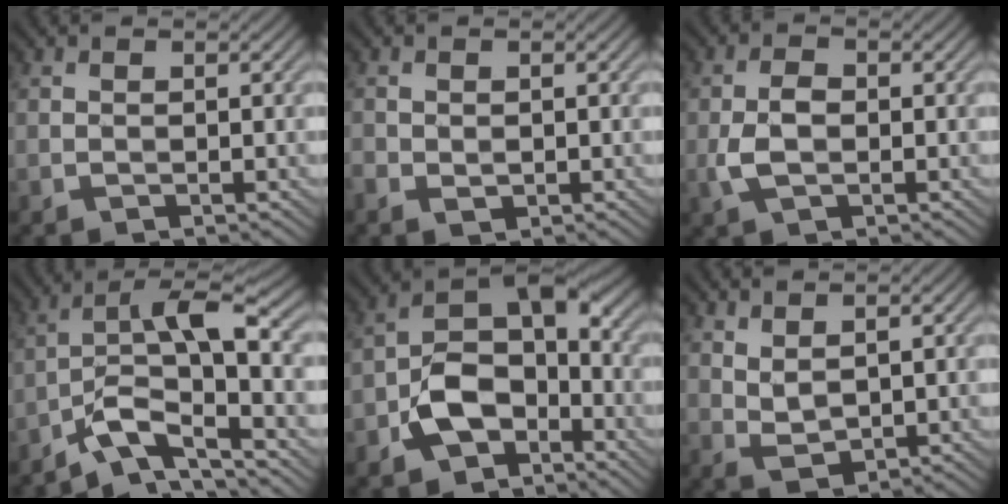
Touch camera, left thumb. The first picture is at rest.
{"total": 1.8, "force": [-0.6, 1.1, 1.2], "torque": [-0.032, -0.008, -0.009]}
{"total": 3.6, "force": [-0.7, 2.1, 2.8], "torque": [-0.063, -0.001, -0.014]}
{"total": 8.6, "force": [-3.5, 2.4, 7.5], "torque": [-0.130, 0.011, -0.078]}
{"total": 8.8, "force": [-3.8, 5.4, 5.7], "torque": [-0.097, 0.006, -0.083]}
{"total": 2.7, "force": [1.7, 1.1, 1.9], "torque": [-0.048, -0.003, 0.039]}